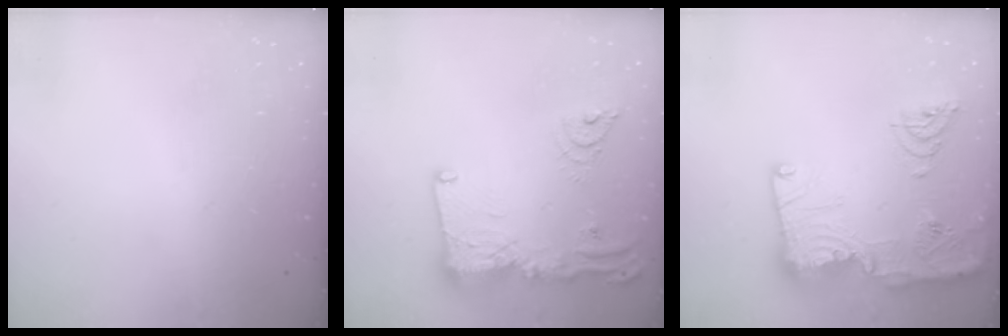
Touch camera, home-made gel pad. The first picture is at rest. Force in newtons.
{"total": 18.5, "press": 18.4, "slide": 1.7}
{"total": 24.5, "press": 23.7, "slide": 6.1}